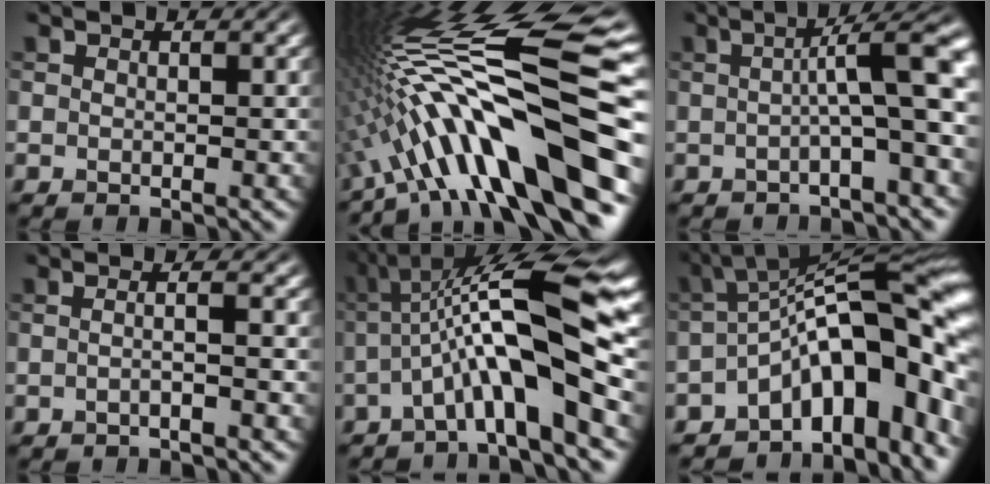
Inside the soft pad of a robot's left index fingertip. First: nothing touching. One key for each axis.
{"total": 16.2, "fx": -5.0, "fy": 3.2, "fz": 15.1, "tx": -0.257, "ty": 0.045, "tz": -0.084}
{"total": 8.0, "fx": 0.3, "fy": 1.5, "fz": 7.8, "tx": -0.099, "ty": 0.018, "tz": -0.005}
{"total": 1.9, "fx": -0.4, "fy": 0.6, "fz": 1.7, "tx": -0.019, "ty": -0.001, "tz": -0.017}
{"total": 10.6, "fx": -0.9, "fy": 2.0, "fz": 10.4, "tx": -0.172, "ty": 0.023, "tz": -0.024}
{"total": 13.5, "fx": -4.3, "fy": 5.2, "fz": 11.7, "tx": -0.144, "ty": 0.018, "tz": -0.073}